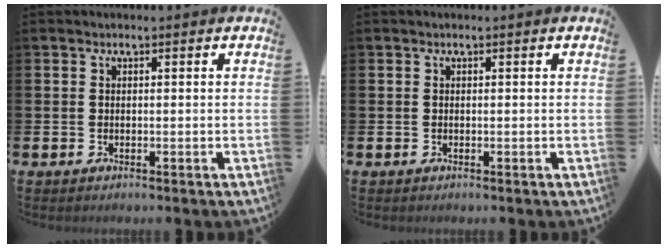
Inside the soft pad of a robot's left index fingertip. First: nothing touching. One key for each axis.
{"total": 0.0}